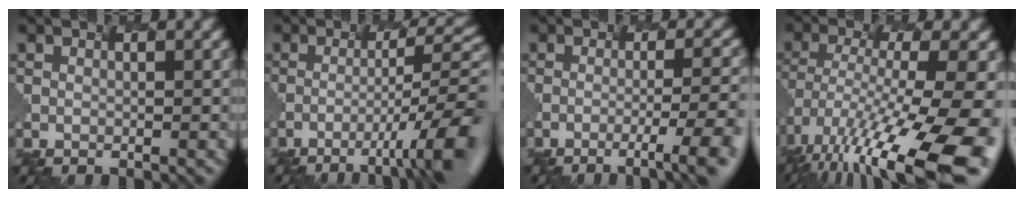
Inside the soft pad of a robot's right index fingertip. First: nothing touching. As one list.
[{"total": 9.1, "force": [-4.7, 0.7, 7.8], "torque": [-0.129, -0.002, -0.041]}, {"total": 6.2, "force": [-3.2, 0.6, 5.3], "torque": [-0.089, -0.007, -0.016]}, {"total": 14.7, "force": [-9.3, 3.1, 10.9], "torque": [-0.235, -0.029, -0.119]}]